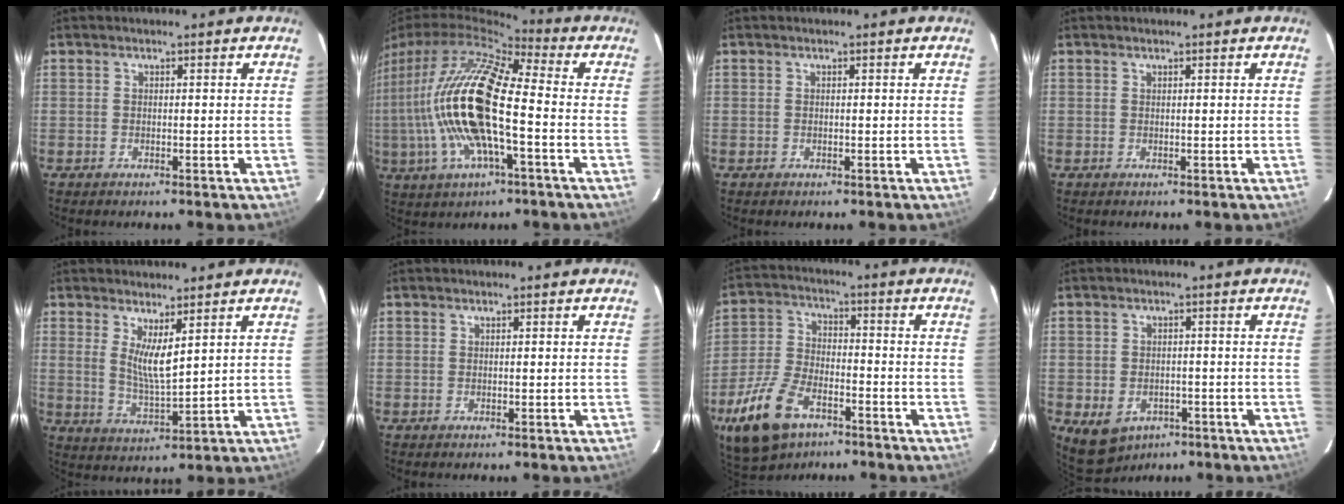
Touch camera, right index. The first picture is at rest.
{"total": 18.9, "force": [-2.1, 5.3, 18.1], "torque": [-0.345, -0.005, -0.048]}
{"total": 0.0}
{"total": 0.0}
{"total": 6.0, "force": [3.2, 1.1, 4.9], "torque": [-0.091, -0.018, 0.061]}
{"total": 0.5, "force": [0.2, 0.4, -0.1], "torque": [0.004, 0.000, 0.004]}
{"total": 14.7, "force": [-8.6, 7.7, 9.0], "torque": [-0.214, -0.018, -0.160]}
{"total": 7.4, "force": [-3.9, 5.5, 3.0], "torque": [-0.068, -0.009, -0.039]}